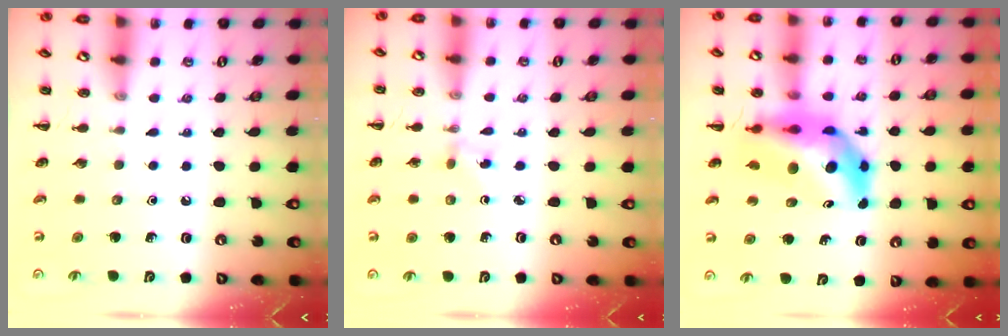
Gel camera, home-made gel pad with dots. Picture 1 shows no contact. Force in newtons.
{"total": 1.3, "press": 1.1, "slide": 0.7}
{"total": 10.8, "press": 10.3, "slide": 3.2}